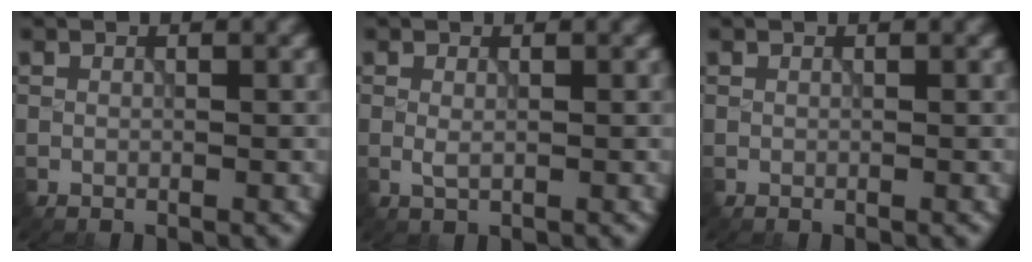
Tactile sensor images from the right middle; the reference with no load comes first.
{"total": 1.0, "force": [-0.1, 0.3, 0.9], "torque": [-0.023, -0.002, -0.001]}
{"total": 0.0}